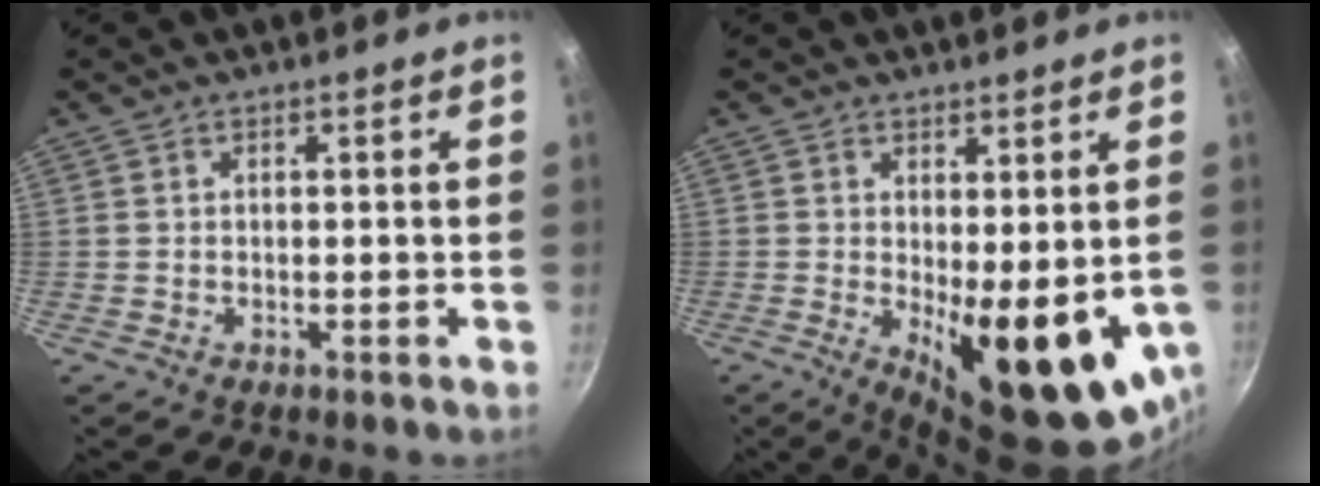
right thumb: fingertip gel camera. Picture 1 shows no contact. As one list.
[{"total": 13.2, "force": [-0.8, 4.9, 12.2], "torque": [-0.139, -0.023, 0.005]}]